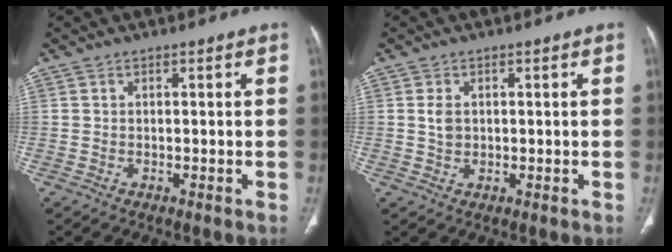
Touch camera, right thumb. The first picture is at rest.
{"total": 2.3, "force": [0.4, 1.6, 1.6], "torque": [-0.027, -0.003, 0.009]}